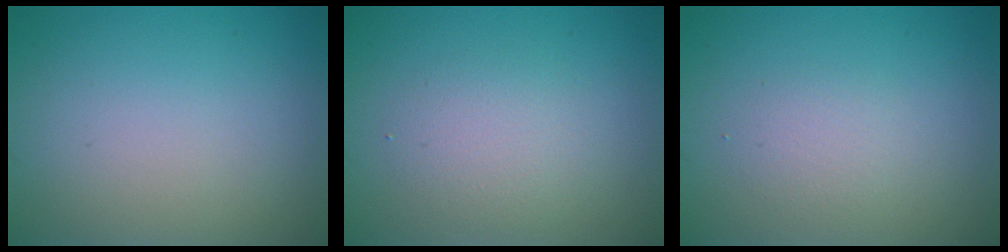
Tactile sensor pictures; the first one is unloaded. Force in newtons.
{"total": 2.4, "press": 2.4, "slide": 0.1}
{"total": 1.5, "press": 1.5, "slide": 0.1}